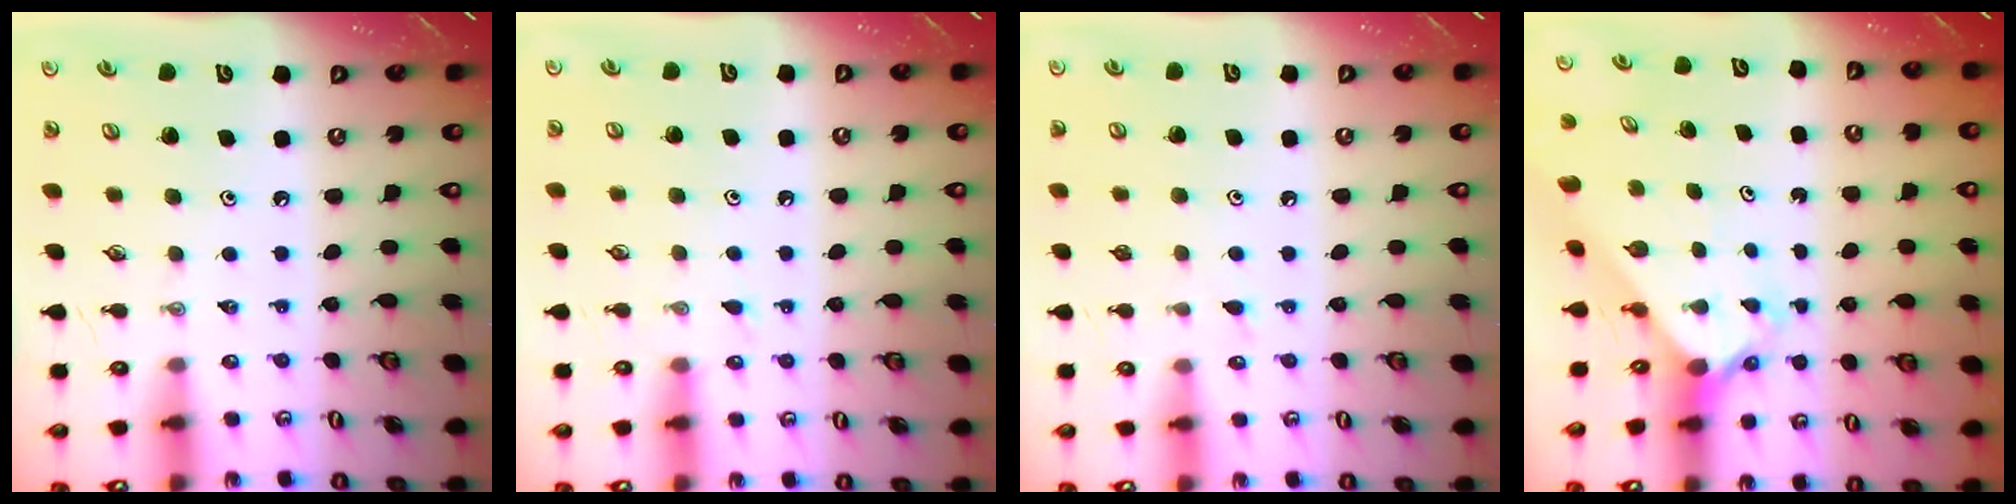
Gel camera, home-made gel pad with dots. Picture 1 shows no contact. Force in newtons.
{"total": 3.7, "press": 3.7, "slide": 0.4}
{"total": 6.2, "press": 6.2, "slide": 0.5}
{"total": 2.4, "press": 2.4, "slide": 0.3}